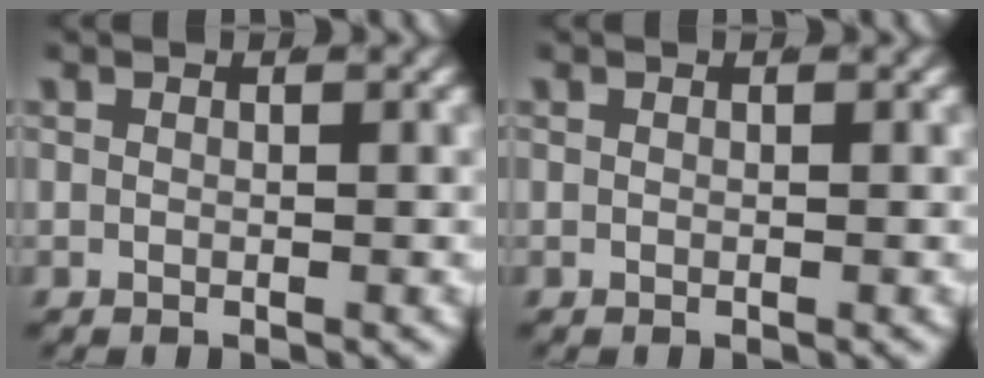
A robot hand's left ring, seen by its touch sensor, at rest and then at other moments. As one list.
[{"total": 0.0}]